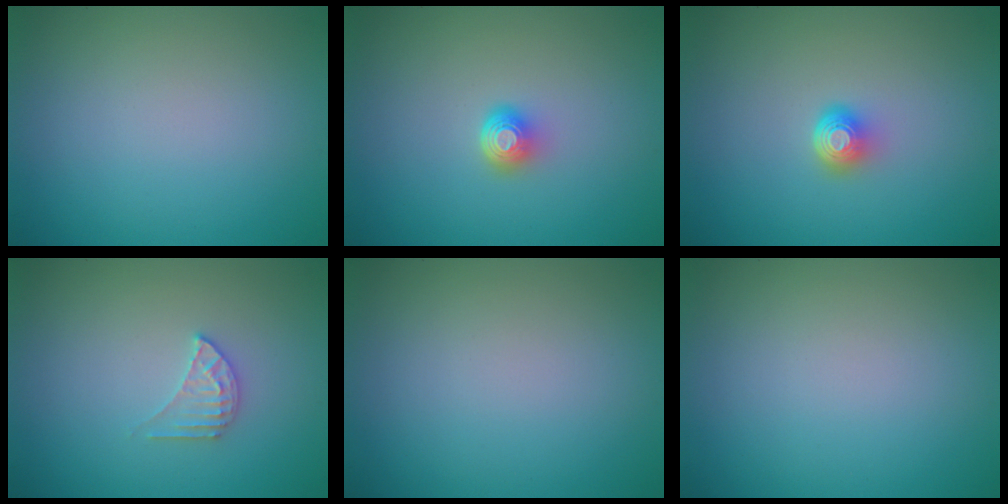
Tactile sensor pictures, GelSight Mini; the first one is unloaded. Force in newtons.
{"total": 2.0, "press": 1.3, "slide": 1.5}
{"total": 2.1, "press": 1.4, "slide": 1.6}
{"total": 1.7, "press": 1.7, "slide": 0.1}
{"total": 0.0}
{"total": 0.0}